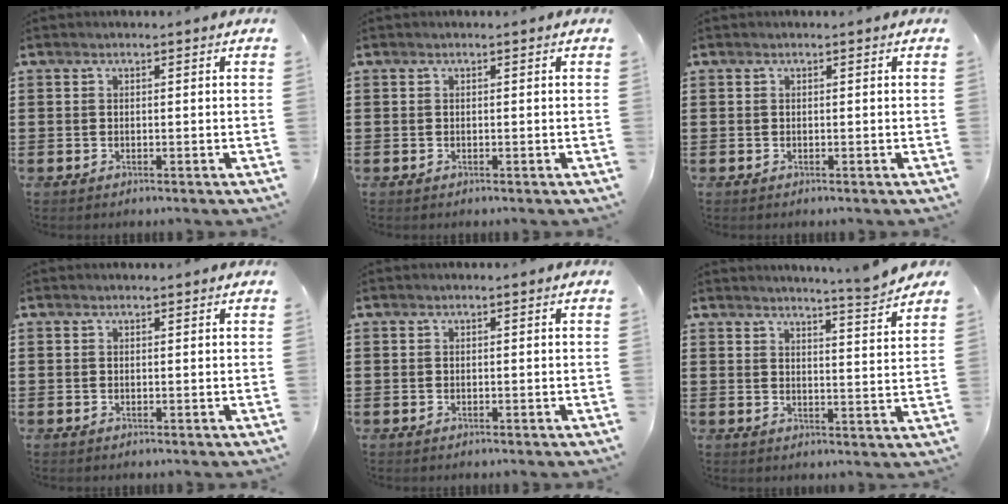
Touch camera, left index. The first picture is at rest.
{"total": 0.0}
{"total": 0.0}
{"total": 0.0}
{"total": 0.0}
{"total": 4.9, "force": [4.6, -1.2, 1.1], "torque": [-0.022, -0.036, 0.076]}